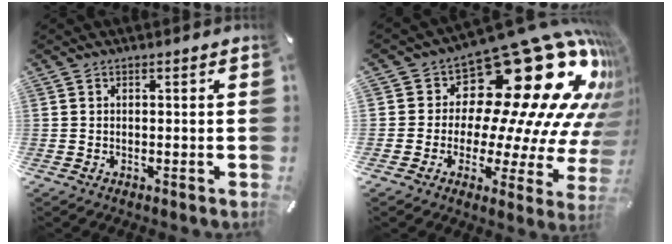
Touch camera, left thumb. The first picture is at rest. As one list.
[{"total": 24.0, "force": [13.5, 12.4, 15.4], "torque": [-0.177, -0.147, 0.237]}]